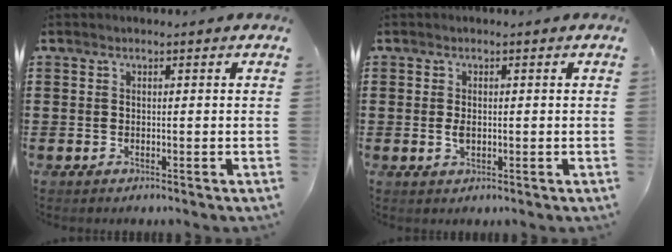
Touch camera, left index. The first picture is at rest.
{"total": 1.9, "force": [-0.1, 0.9, 1.6], "torque": [-0.040, -0.002, -0.004]}